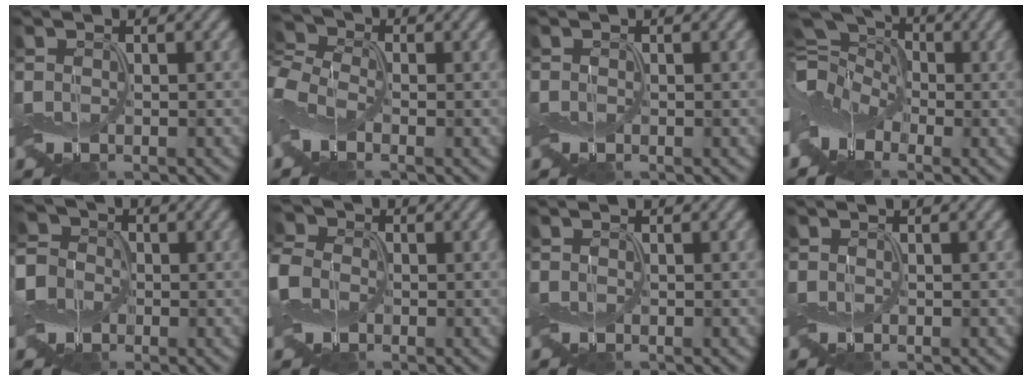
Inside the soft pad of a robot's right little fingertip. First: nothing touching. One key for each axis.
{"total": 4.4, "fx": -1.4, "fy": 3.1, "fz": 2.8, "tx": -0.077, "ty": 0.006, "tz": -0.037}
{"total": 0.0}
{"total": 10.6, "fx": -1.1, "fy": 7.6, "fz": 7.3, "tx": -0.120, "ty": 0.018, "tz": -0.052}
{"total": 8.9, "fx": -1.8, "fy": 7.9, "fz": 3.5, "tx": -0.089, "ty": 0.014, "tz": -0.085}
{"total": 4.8, "fx": -1.0, "fy": 4.0, "fz": 2.4, "tx": -0.080, "ty": 0.006, "tz": -0.030}
{"total": 0.0}
{"total": 0.0}